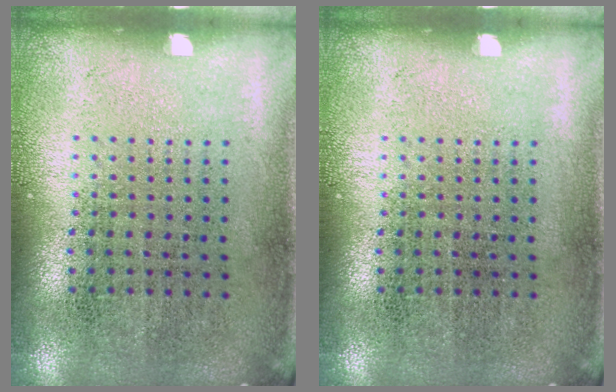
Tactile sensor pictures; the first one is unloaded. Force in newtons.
{"total": 0.0}